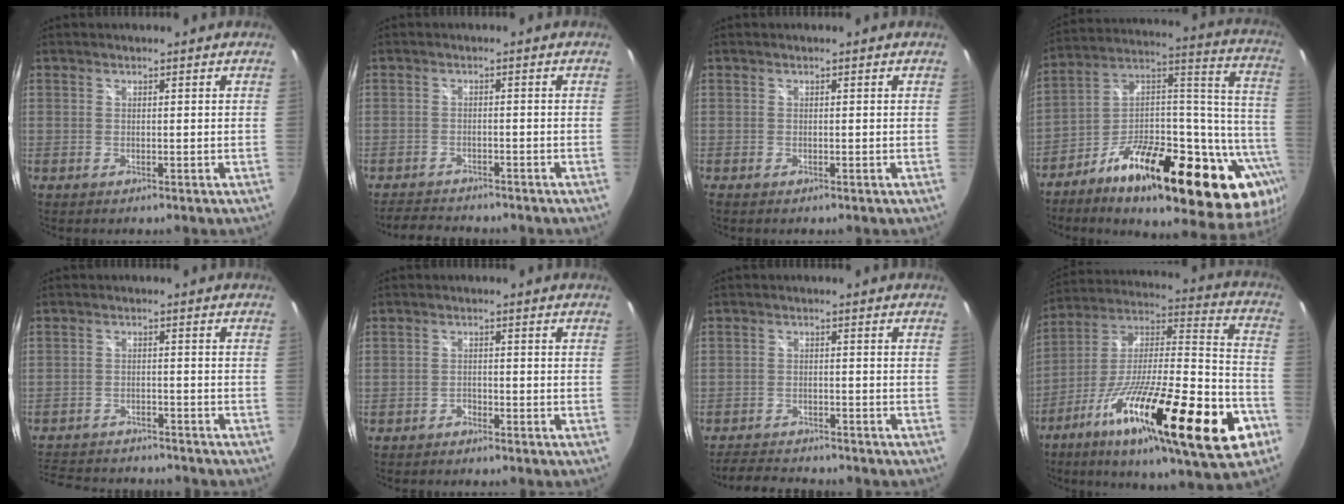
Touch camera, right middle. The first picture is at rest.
{"total": 4.8, "force": [-4.6, 1.1, 1.0], "torque": [-0.035, 0.001, -0.072]}
{"total": 0.0}
{"total": 32.1, "force": [-15.4, 11.5, 25.7], "torque": [-0.341, 0.039, -0.237]}
{"total": 13.6, "force": [-11.9, 4.5, 4.9], "torque": [-0.120, 0.000, -0.176]}
{"total": 1.4, "force": [-1.2, 0.6, 0.2], "torque": [-0.007, 0.000, -0.021]}
{"total": 6.1, "force": [-5.8, 1.2, 1.5], "torque": [-0.050, 0.000, -0.094]}
{"total": 32.4, "force": [-15.5, 6.7, 27.7], "torque": [-0.433, -0.044, -0.258]}